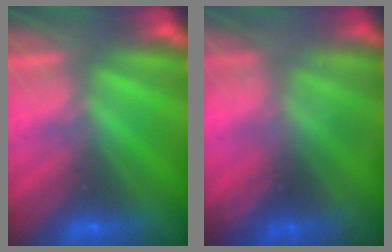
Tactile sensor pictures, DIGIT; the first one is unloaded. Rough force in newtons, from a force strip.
{"total": 1.5}